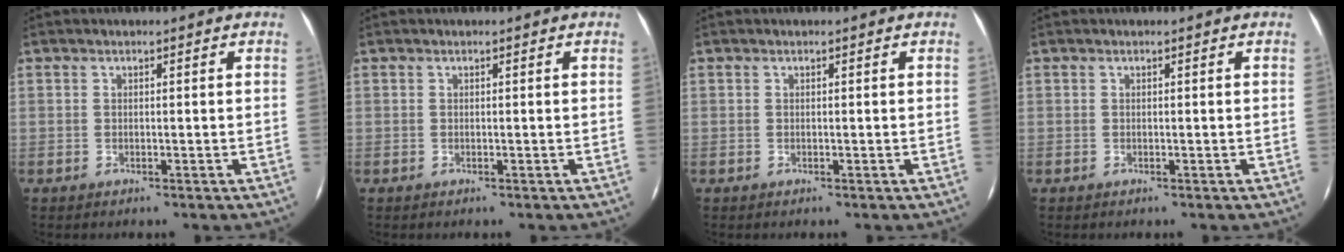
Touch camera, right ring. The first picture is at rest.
{"total": 0.0}
{"total": 0.0}
{"total": 0.0}